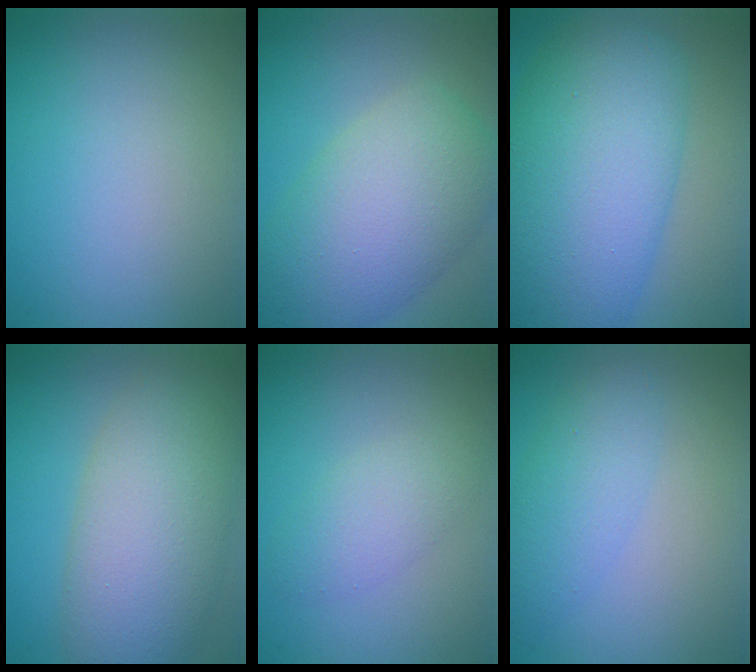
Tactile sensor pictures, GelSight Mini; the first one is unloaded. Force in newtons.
{"total": 9.2, "press": 9.2, "slide": 0.4}
{"total": 12.1, "press": 12.1, "slide": 0.0}
{"total": 8.9, "press": 8.9, "slide": 0.6}
{"total": 2.5, "press": 2.5, "slide": 0.2}
{"total": 2.9, "press": 2.9, "slide": 0.0}